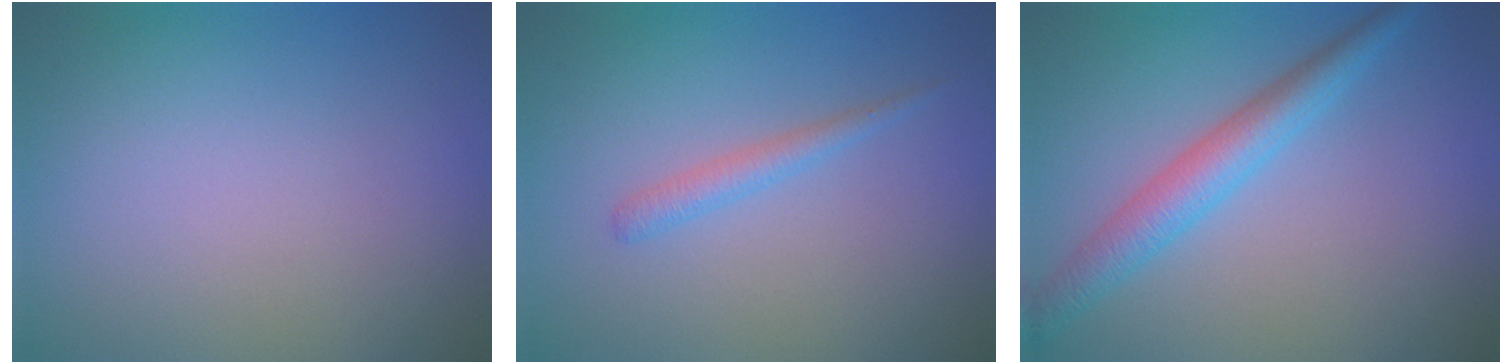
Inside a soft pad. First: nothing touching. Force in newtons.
{"total": 1.4, "press": 1.4, "slide": 0.1}
{"total": 3.7, "press": 3.7, "slide": 0.1}